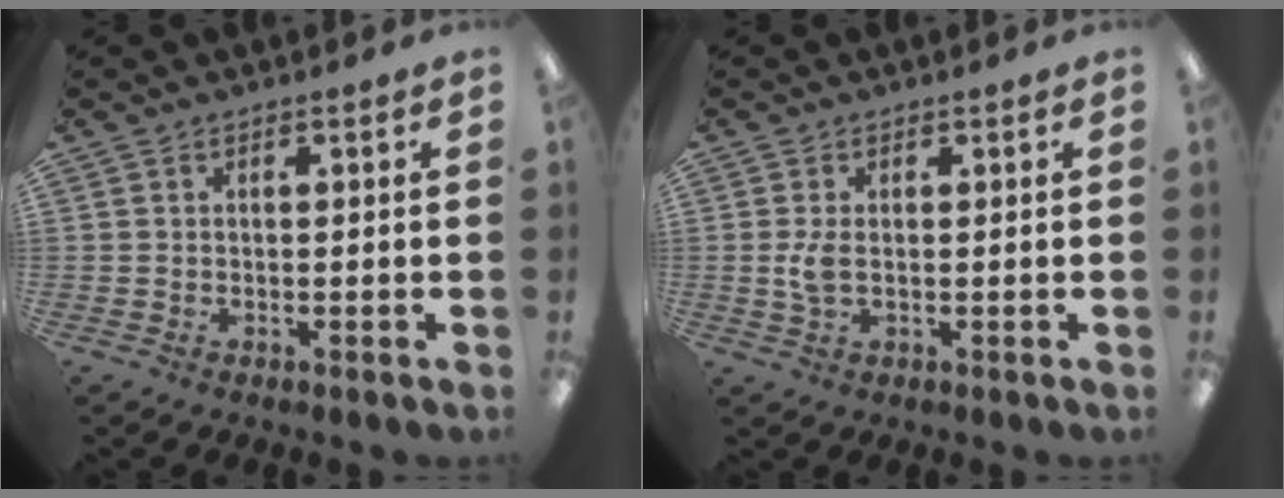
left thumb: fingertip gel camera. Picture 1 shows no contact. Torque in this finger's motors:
{"motor_torque": [-0.25, 0.26, 0.05, -0.08, 0.03]}